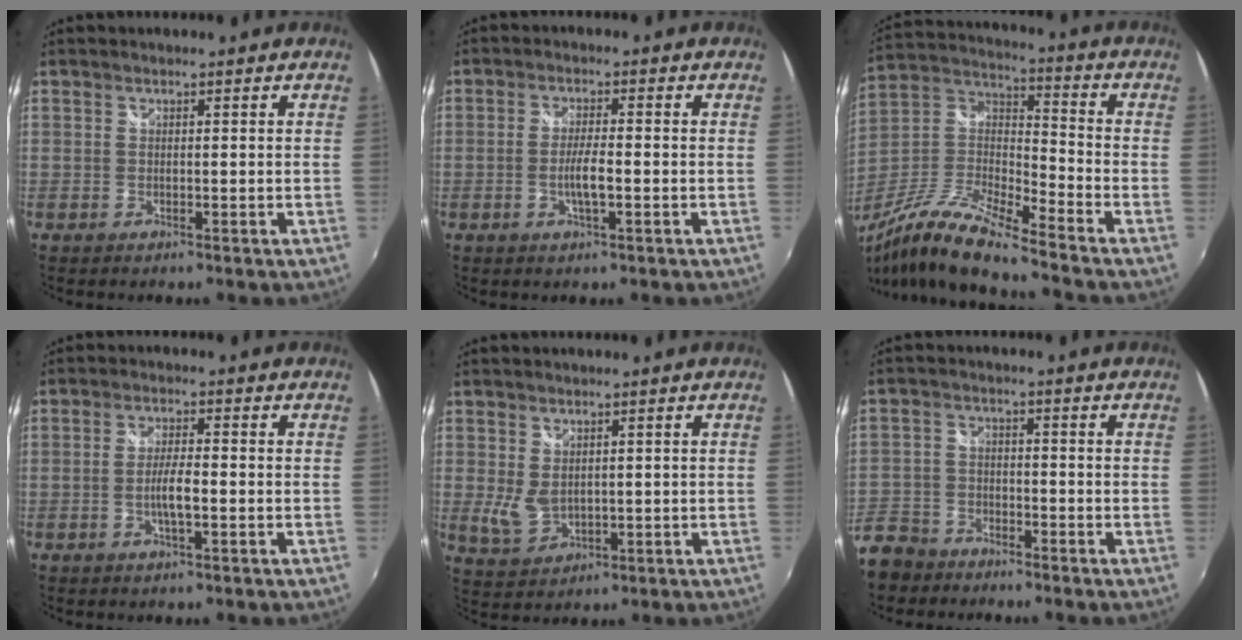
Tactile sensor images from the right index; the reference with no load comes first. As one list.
[{"total": 4.0, "force": [-1.1, 0.6, 3.8], "torque": [-0.074, 0.000, -0.018]}, {"total": 16.5, "force": [-12.3, 1.8, 10.9], "torque": [-0.226, -0.024, -0.247]}, {"total": 4.0, "force": [-1.1, 0.6, 3.8], "torque": [-0.075, 0.002, -0.019]}, {"total": 4.8, "force": [1.0, 3.2, 3.4], "torque": [-0.064, -0.005, 0.028]}, {"total": 9.9, "force": [-7.0, 6.4, 2.9], "torque": [-0.090, 0.005, -0.135]}]